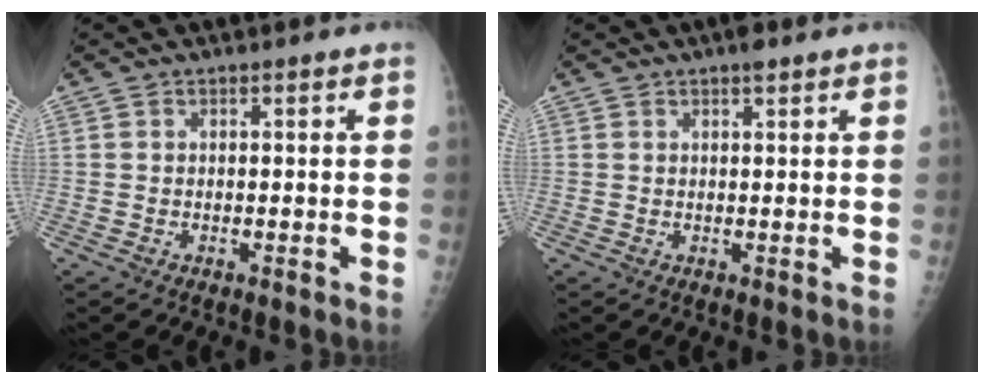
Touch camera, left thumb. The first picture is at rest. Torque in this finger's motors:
{"motor_torque": [3.17, 1.84, 0.39, -0.27, 0.01]}